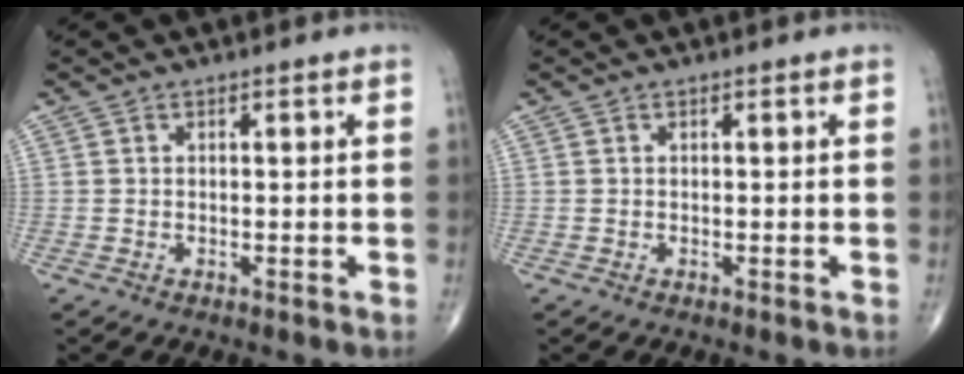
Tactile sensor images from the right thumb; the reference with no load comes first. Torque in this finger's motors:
{"motor_torque": [0.01, 0.01, 0.00, -0.01, 0.00]}